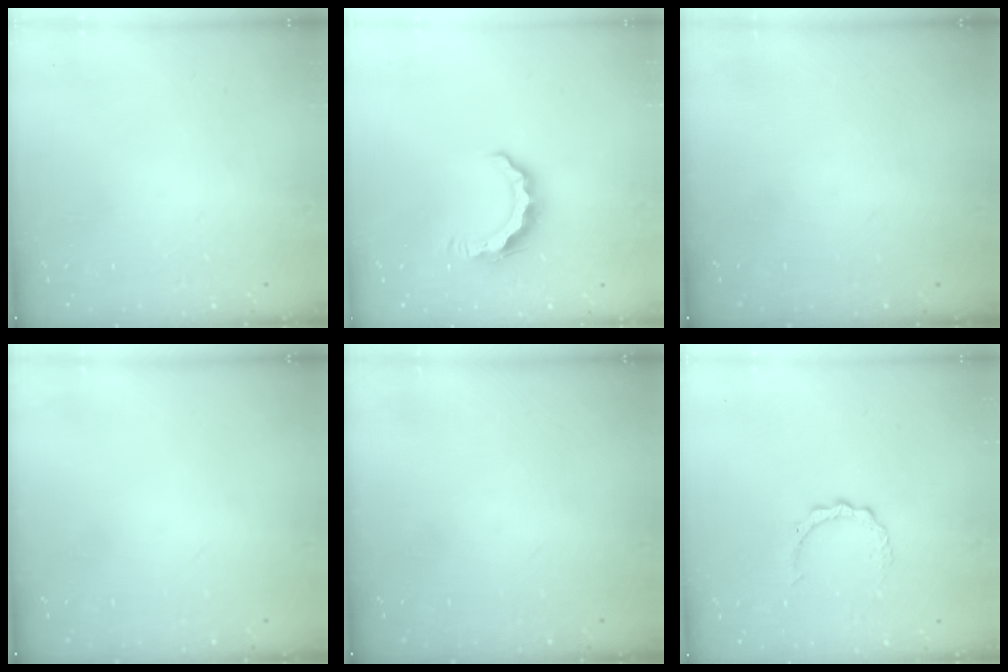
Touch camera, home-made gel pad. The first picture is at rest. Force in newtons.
{"total": 8.3, "press": 8.3, "slide": 0.3}
{"total": 0.0}
{"total": 0.0}
{"total": 0.0}
{"total": 3.7, "press": 3.7, "slide": 0.3}